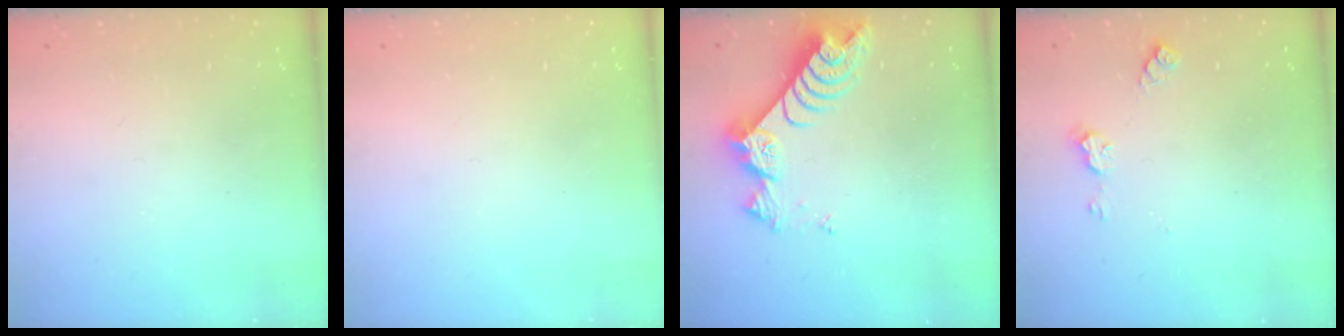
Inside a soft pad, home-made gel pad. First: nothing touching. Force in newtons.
{"total": 0.0}
{"total": 8.3, "press": 8.2, "slide": 1.0}
{"total": 5.1, "press": 5.0, "slide": 0.6}